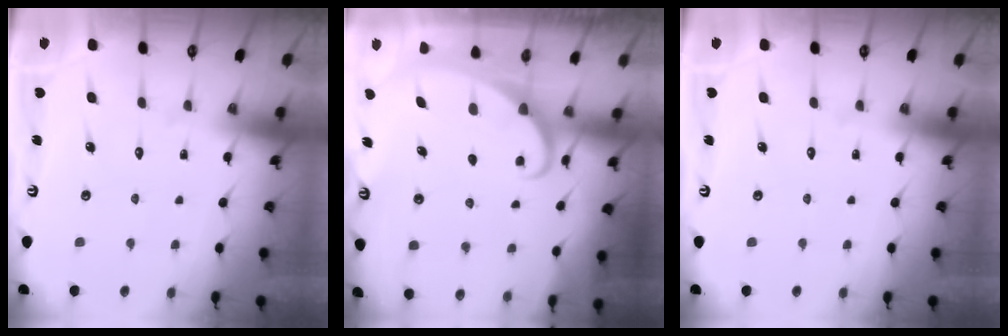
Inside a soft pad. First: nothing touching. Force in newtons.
{"total": 1.9, "press": 1.9, "slide": 0.1}
{"total": 0.0}